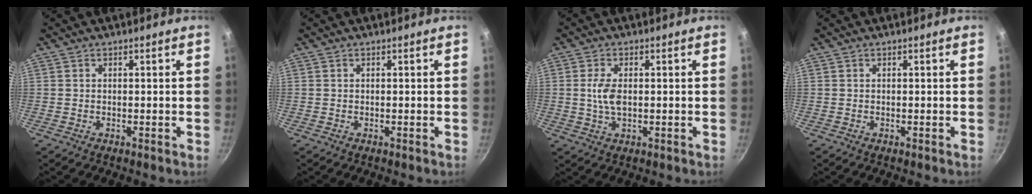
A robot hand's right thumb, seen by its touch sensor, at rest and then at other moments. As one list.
[{"total": 0.0}, {"total": 4.5, "force": [0.2, 2.3, 3.9], "torque": [-0.078, 0.001, 0.004]}, {"total": 0.0}]